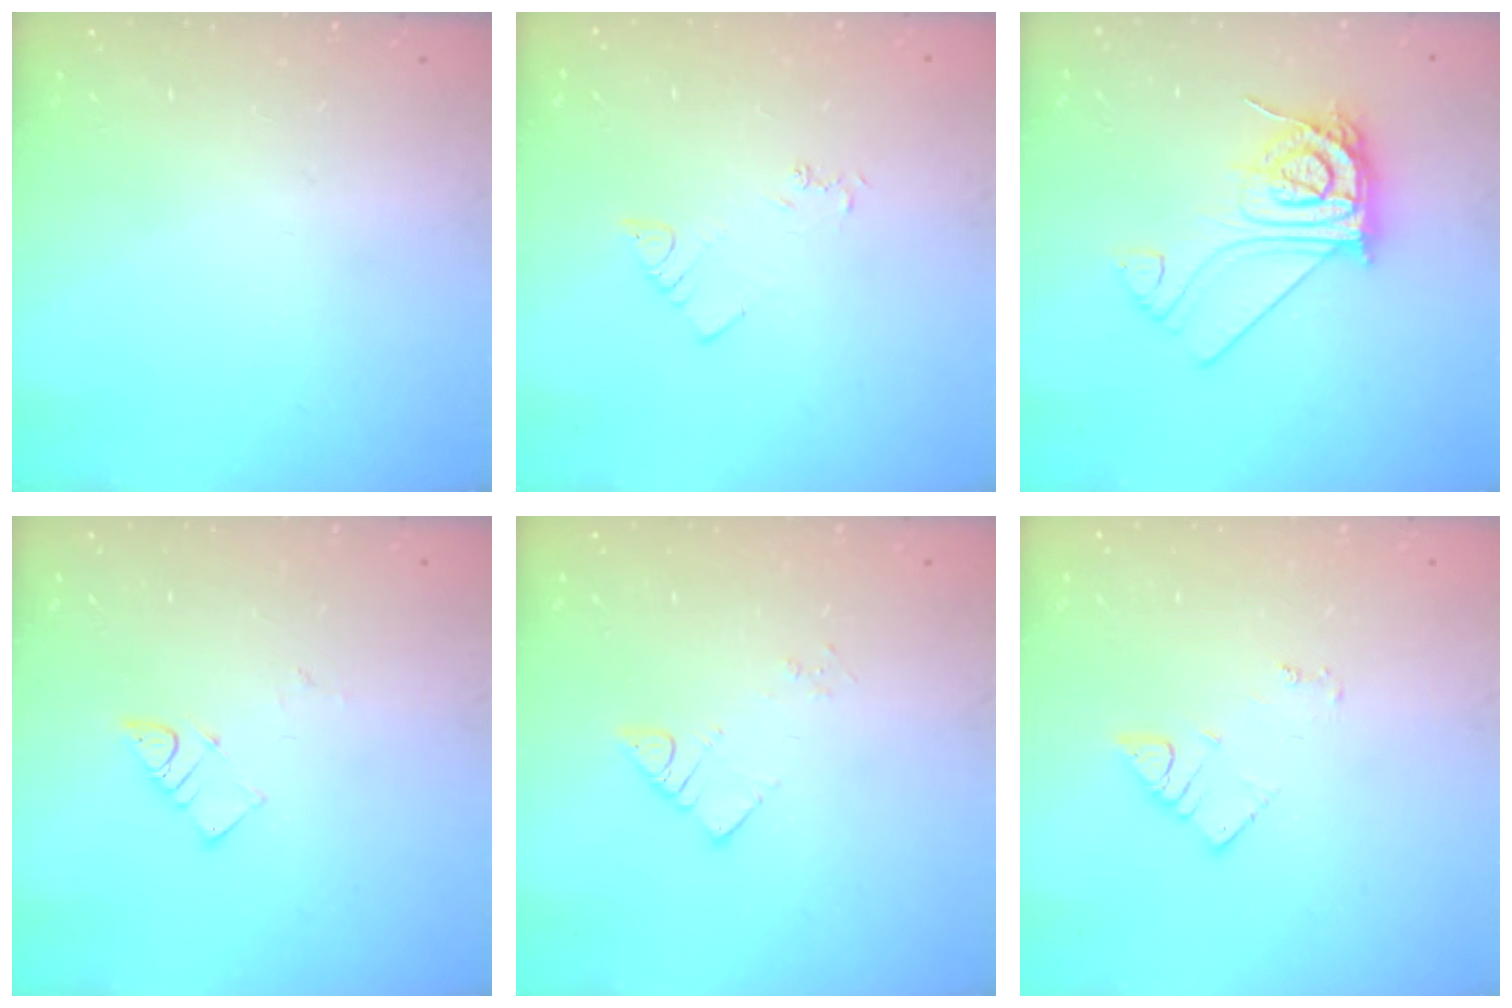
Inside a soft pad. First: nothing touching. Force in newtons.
{"total": 2.3, "press": 2.3, "slide": 0.3}
{"total": 13.7, "press": 13.6, "slide": 1.2}
{"total": 3.9, "press": 3.9, "slide": 0.5}
{"total": 3.3, "press": 3.3, "slide": 0.1}
{"total": 3.4, "press": 3.4, "slide": 0.6}